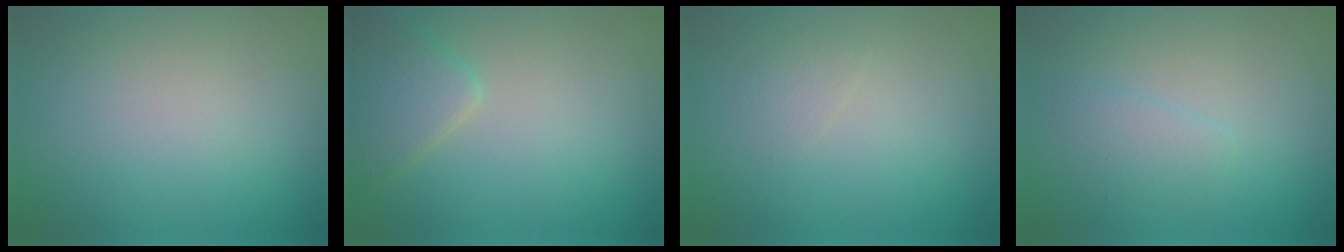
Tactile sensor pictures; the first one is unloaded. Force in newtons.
{"total": 2.8, "press": 2.8, "slide": 0.1}
{"total": 0.8, "press": 0.8, "slide": 0.0}
{"total": 1.4, "press": 1.4, "slide": 0.1}